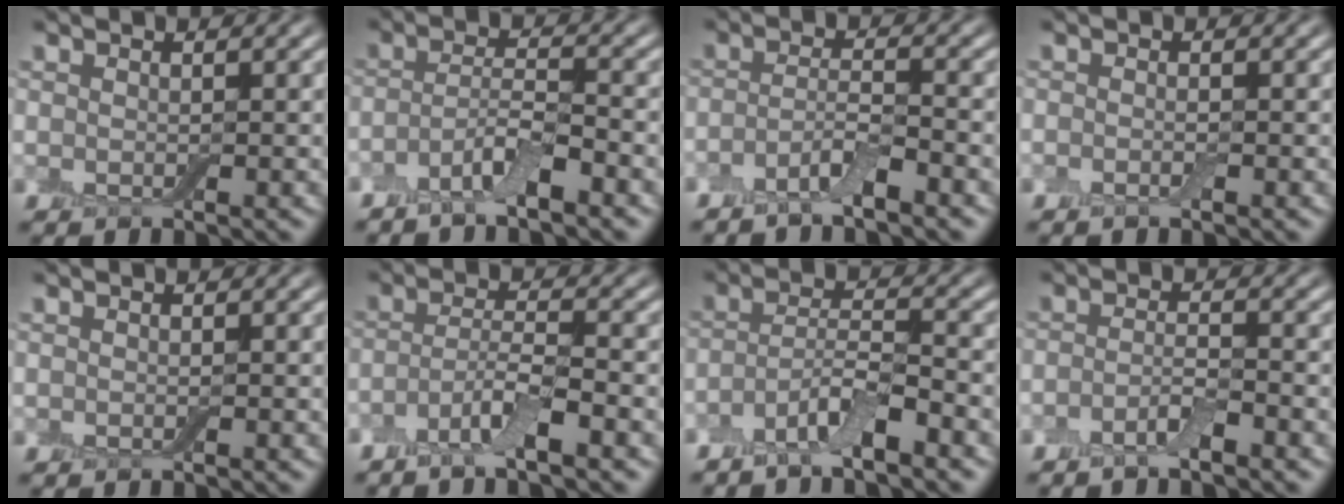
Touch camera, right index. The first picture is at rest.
{"total": 3.5, "force": [-2.5, 0.6, 2.4], "torque": [-0.048, 0.004, -0.055]}
{"total": 2.6, "force": [-2.0, 0.3, 1.7], "torque": [-0.033, 0.003, -0.047]}
{"total": 0.6, "force": [-0.4, 0.0, 0.4], "torque": [-0.009, 0.000, -0.008]}
{"total": 0.0}
{"total": 3.6, "force": [-2.2, 0.5, 2.7], "torque": [-0.054, 0.001, -0.052]}
{"total": 4.1, "force": [-2.9, 0.7, 2.9], "torque": [-0.054, 0.002, -0.061]}
{"total": 1.9, "force": [-1.4, 0.2, 1.3], "torque": [-0.025, 0.003, -0.032]}